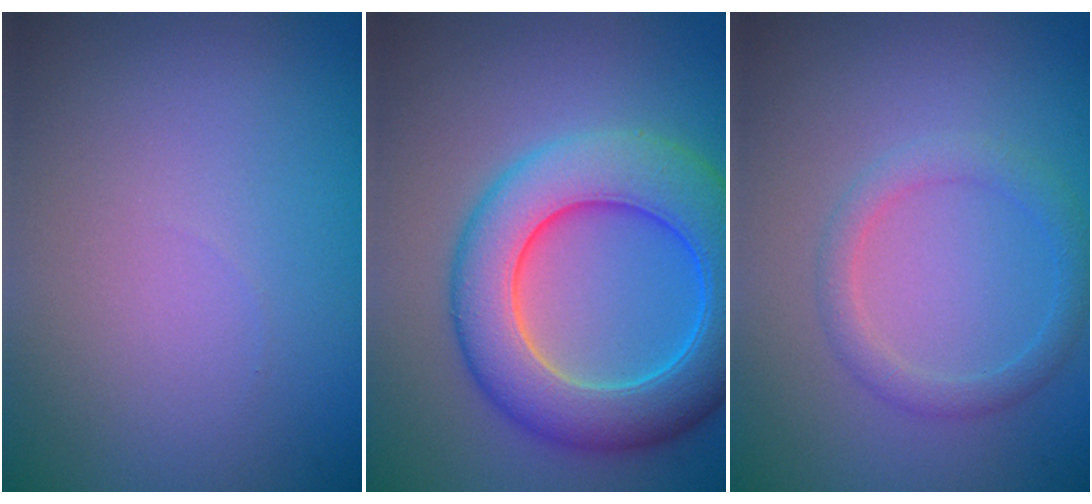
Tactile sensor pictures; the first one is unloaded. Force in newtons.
{"total": 9.0, "press": 9.0, "slide": 0.3}
{"total": 2.1, "press": 2.1, "slide": 0.1}